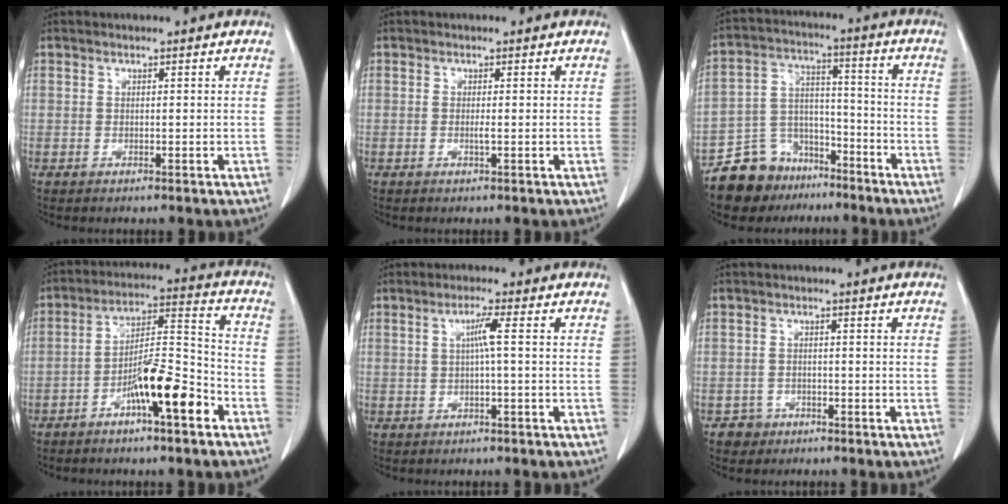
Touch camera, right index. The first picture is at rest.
{"total": 0.8, "force": [-0.1, -0.1, 0.7], "torque": [-0.017, -0.002, -0.002]}
{"total": 10.9, "force": [-8.4, 6.8, 1.8], "torque": [-0.040, 0.044, -0.144]}
{"total": 11.3, "force": [-5.7, 1.7, 9.6], "torque": [-0.167, 0.012, -0.098]}
{"total": 2.6, "force": [0.2, -0.5, 2.6], "torque": [-0.049, 0.004, 0.004]}
{"total": 2.7, "force": [-1.5, 2.2, -0.3], "torque": [0.007, 0.013, -0.026]}